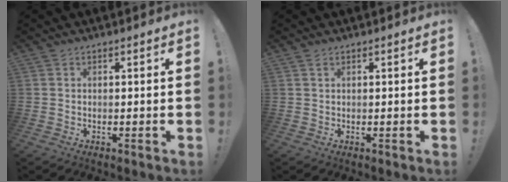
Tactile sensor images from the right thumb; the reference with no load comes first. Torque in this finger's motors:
{"motor_torque": [0.05, 0.02, 0.14, 0.09, 0.03]}